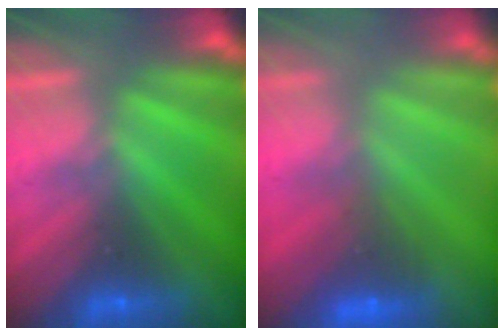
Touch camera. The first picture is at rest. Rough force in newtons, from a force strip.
{"total": 9.3}